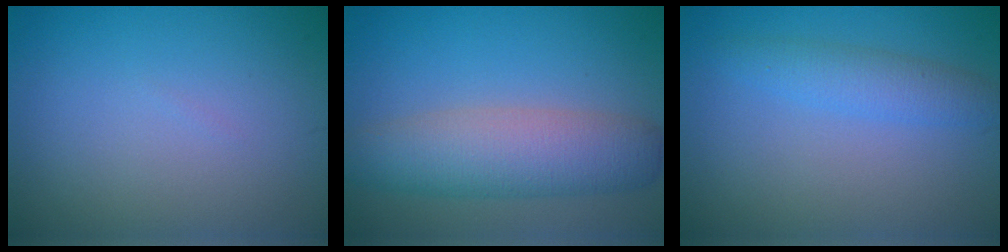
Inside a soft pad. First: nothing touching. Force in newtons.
{"total": 6.1, "press": 6.1, "slide": 0.0}
{"total": 2.6, "press": 2.6, "slide": 0.2}